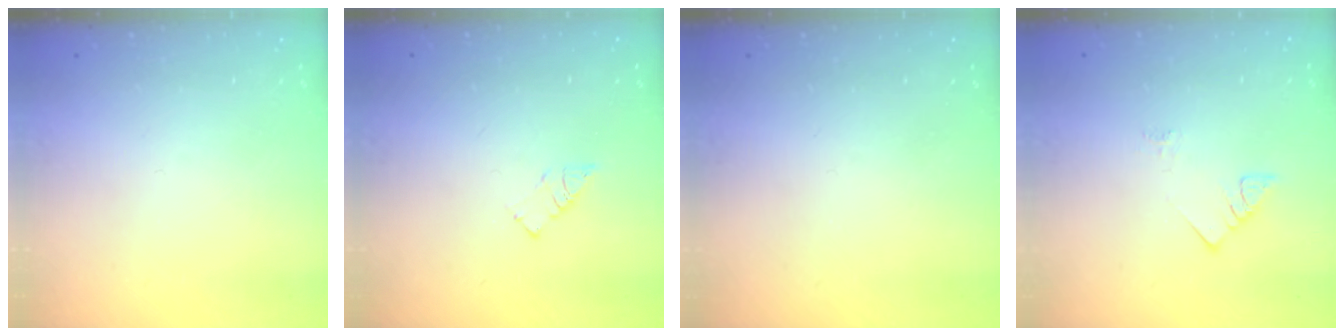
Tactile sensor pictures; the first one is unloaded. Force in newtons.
{"total": 3.6, "press": 3.6, "slide": 0.4}
{"total": 2.2, "press": 2.1, "slide": 0.4}
{"total": 3.6, "press": 3.6, "slide": 0.5}